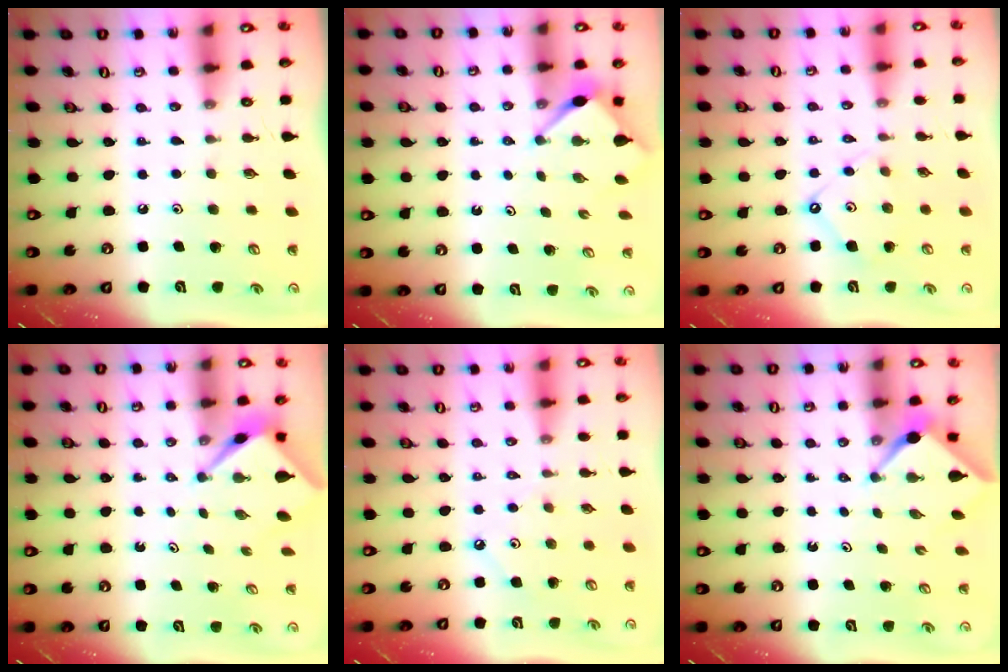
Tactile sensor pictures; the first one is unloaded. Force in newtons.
{"total": 3.4, "press": 3.4, "slide": 0.3}
{"total": 8.5, "press": 8.4, "slide": 0.9}
{"total": 2.7, "press": 2.7, "slide": 0.2}
{"total": 2.8, "press": 2.8, "slide": 0.1}
{"total": 2.5, "press": 2.5, "slide": 0.2}